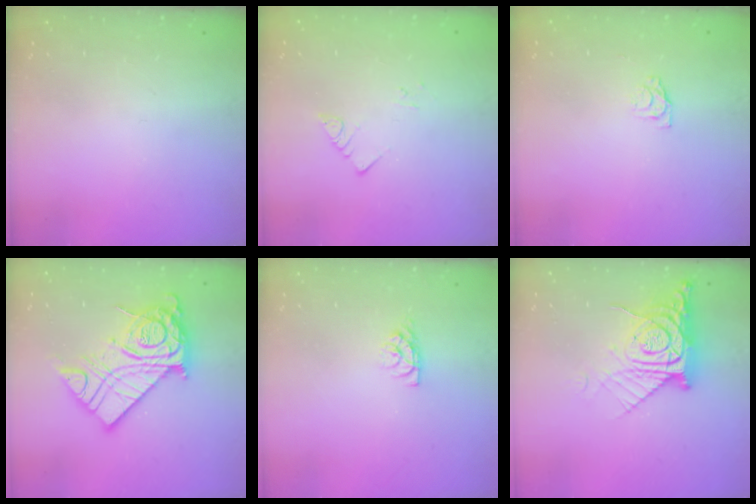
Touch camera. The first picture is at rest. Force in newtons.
{"total": 2.8, "press": 2.8, "slide": 0.2}
{"total": 3.2, "press": 3.1, "slide": 0.3}
{"total": 20.5, "press": 20.4, "slide": 2.0}
{"total": 4.6, "press": 4.6, "slide": 0.5}
{"total": 12.1, "press": 12.0, "slide": 1.4}